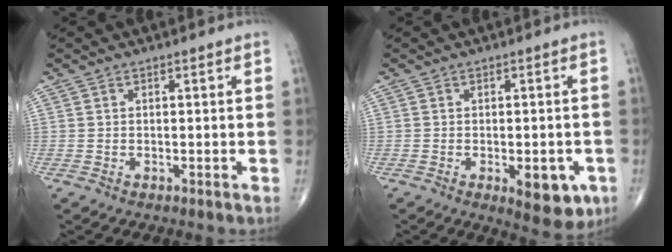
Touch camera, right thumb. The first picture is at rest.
{"total": 7.9, "force": [-2.8, 3.5, 6.5], "torque": [-0.065, -0.001, -0.026]}